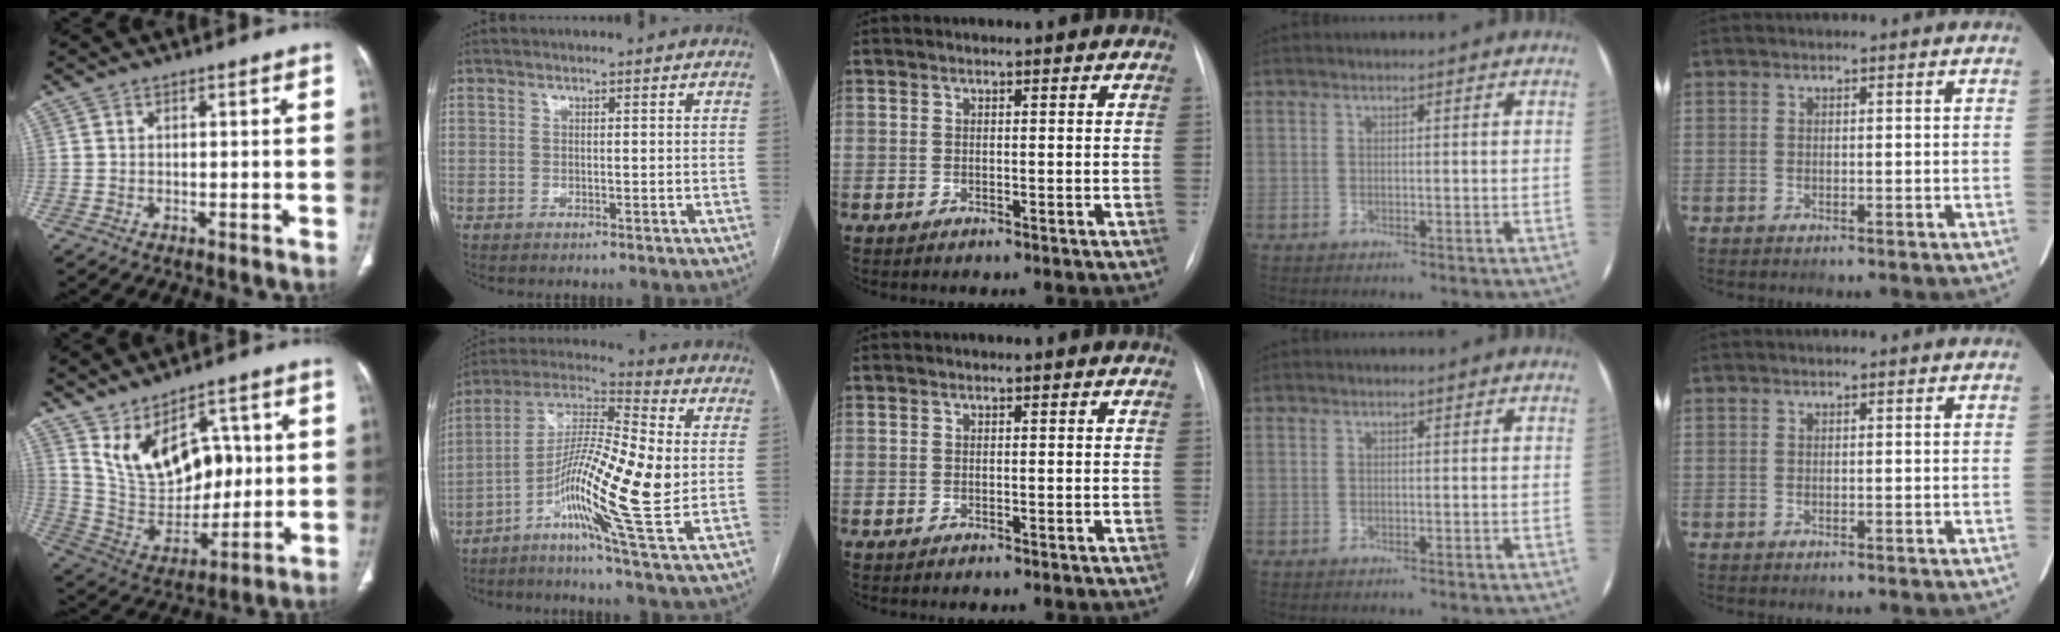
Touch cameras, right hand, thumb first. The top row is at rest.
{"thumb": {"total": 16.3, "force": [5.2, 10.4, 11.4], "torque": [-0.143, -0.017, 0.121]}, "index": {"total": 16.6, "force": [-2.9, 0.3, 16.4], "torque": [-0.309, -0.004, -0.065]}}